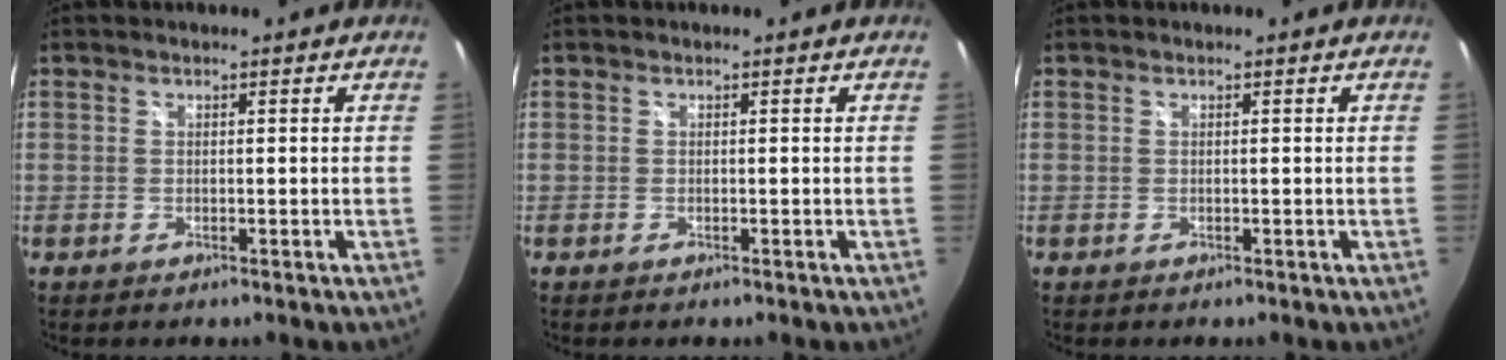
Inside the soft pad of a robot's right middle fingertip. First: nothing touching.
{"total": 0.0}
{"total": 0.0}